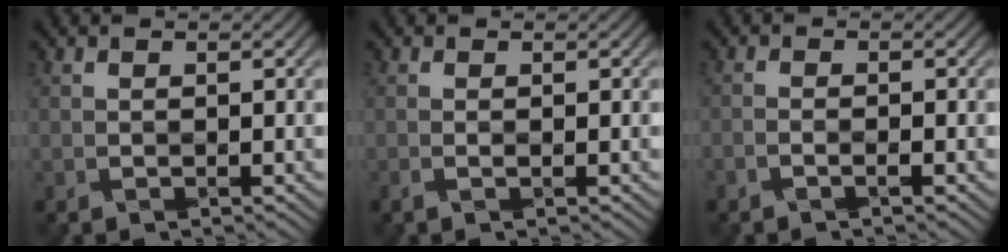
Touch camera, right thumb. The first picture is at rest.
{"total": 0.8, "force": [-0.2, 0.2, 0.7], "torque": [-0.012, -0.001, -0.006]}
{"total": 1.3, "force": [-0.9, 0.2, 0.8], "torque": [-0.005, 0.005, -0.027]}